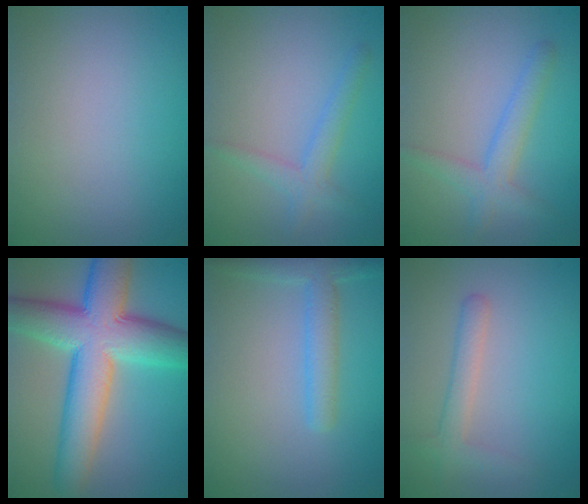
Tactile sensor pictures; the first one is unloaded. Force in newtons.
{"total": 2.2, "press": 2.2, "slide": 0.1}
{"total": 2.8, "press": 2.8, "slide": 0.2}
{"total": 11.4, "press": 11.4, "slide": 0.3}
{"total": 3.0, "press": 3.0, "slide": 0.1}
{"total": 2.2, "press": 2.2, "slide": 0.2}